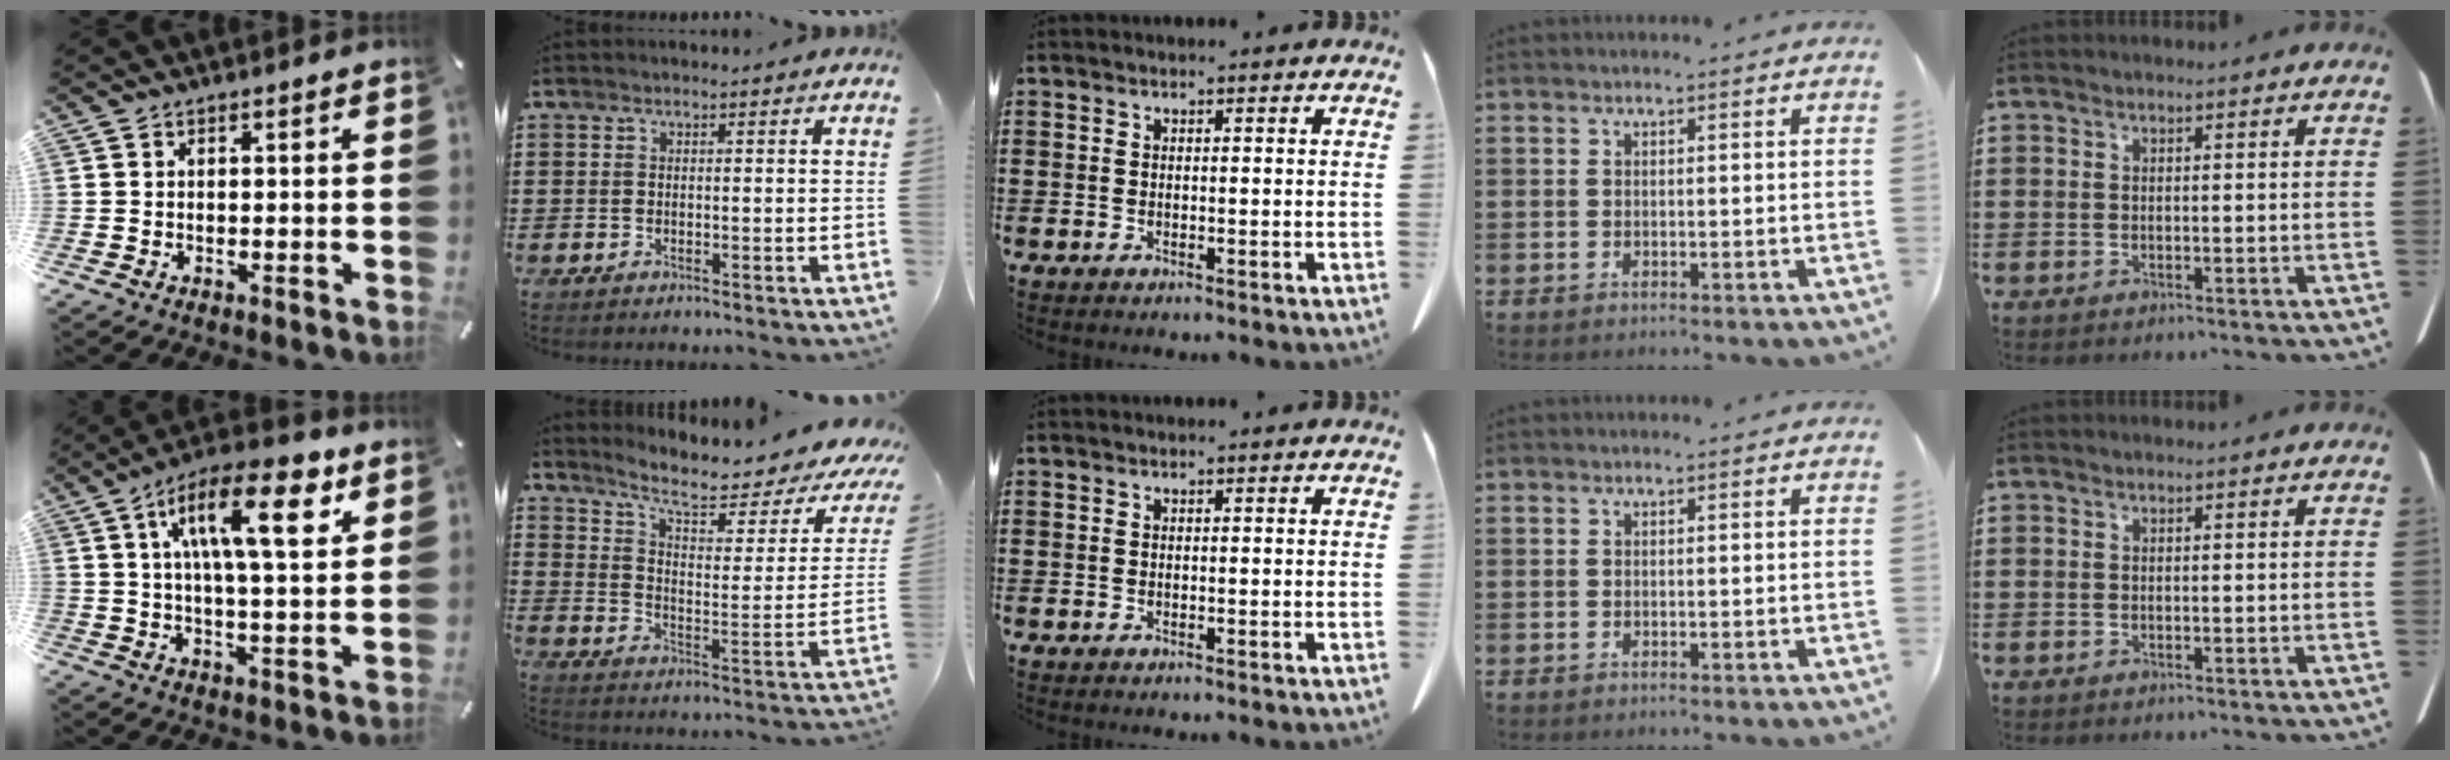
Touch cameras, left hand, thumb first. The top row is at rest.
{"thumb": {"total": 16.8, "force": [7.6, 5.8, 13.9], "torque": [-0.219, -0.017, 0.115]}, "index": {"total": 8.1, "force": [6.1, 1.7, 5.1], "torque": [-0.108, -0.039, 0.097]}}